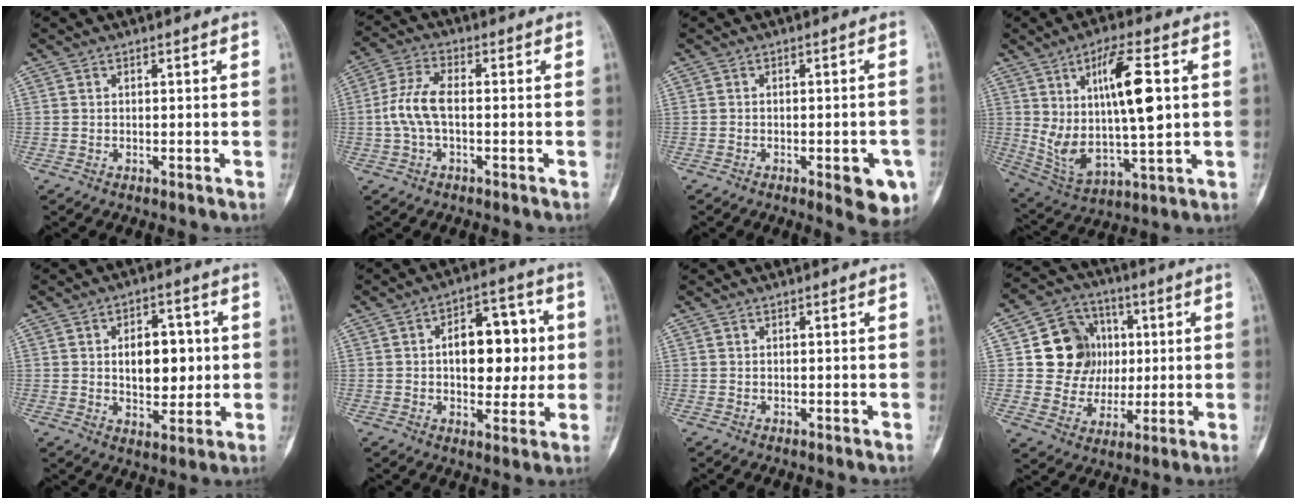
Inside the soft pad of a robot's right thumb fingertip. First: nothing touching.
{"total": 7.3, "force": [-0.7, 3.5, 6.4], "torque": [-0.150, 0.021, -0.018]}
{"total": 7.3, "force": [-2.9, 2.5, 6.2], "torque": [-0.059, 0.003, -0.028]}
{"total": 16.8, "force": [3.7, 5.2, 15.5], "torque": [-0.283, -0.013, 0.076]}
{"total": 10.0, "force": [0.9, 6.2, 7.8], "torque": [-0.074, -0.001, 0.020]}
{"total": 13.6, "force": [1.1, 8.0, 10.9], "torque": [-0.107, 0.016, 0.013]}
{"total": 0.0}
{"total": 13.6, "force": [2.3, 12.2, 5.6], "torque": [-0.038, 0.005, 0.044]}